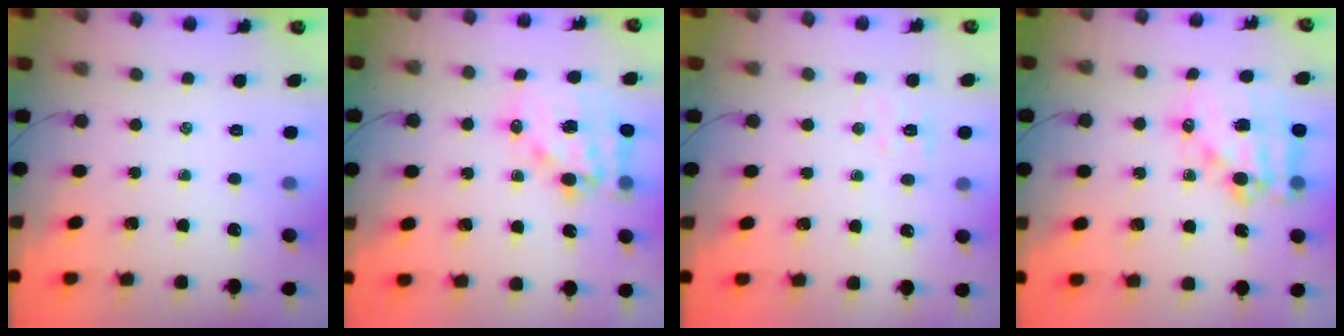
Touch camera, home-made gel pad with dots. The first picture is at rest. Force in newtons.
{"total": 14.2, "press": 13.9, "slide": 3.3}
{"total": 5.7, "press": 5.6, "slide": 1.3}
{"total": 15.8, "press": 15.5, "slide": 3.2}